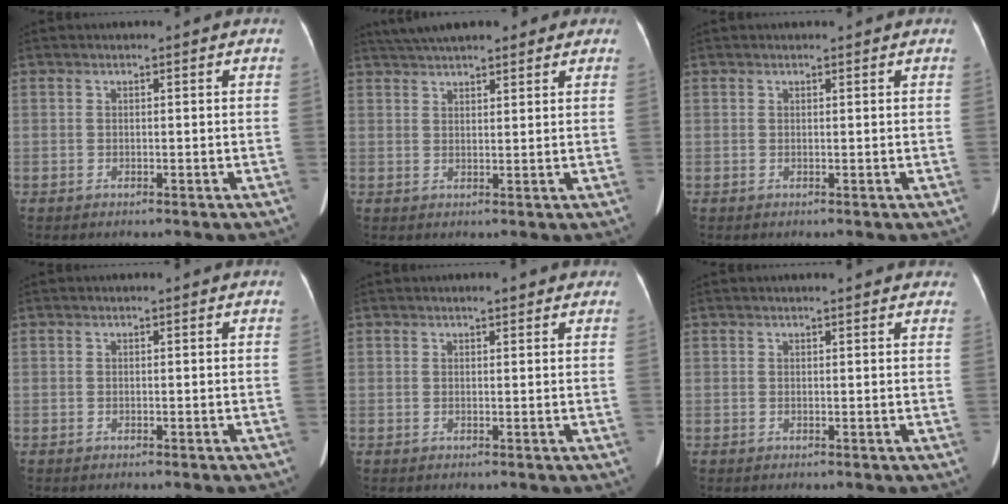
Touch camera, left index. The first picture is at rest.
{"total": 10.8, "force": [8.7, 3.3, 5.5], "torque": [-0.080, 0.045, 0.128]}
{"total": 2.5, "force": [2.4, 0.3, 0.8], "torque": [-0.009, 0.019, 0.025]}
{"total": 0.0}
{"total": 2.2, "force": [1.6, 0.7, 1.2], "torque": [-0.013, 0.011, 0.018]}
{"total": 5.9, "force": [5.2, 1.4, 2.4], "torque": [-0.022, 0.016, 0.050]}